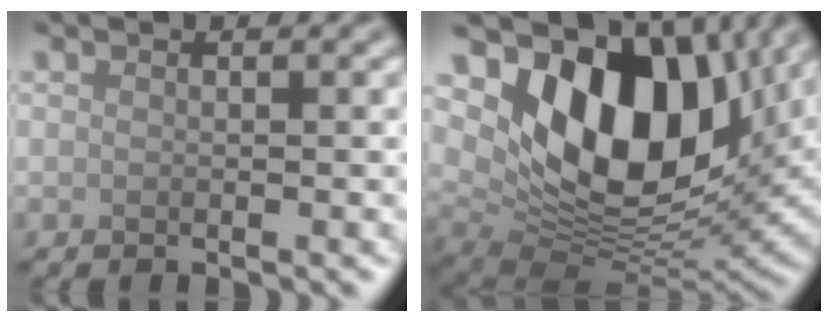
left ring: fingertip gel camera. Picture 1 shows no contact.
{"total": 13.7, "force": [4.5, 8.2, 10.0], "torque": [-0.160, -0.013, 0.085]}